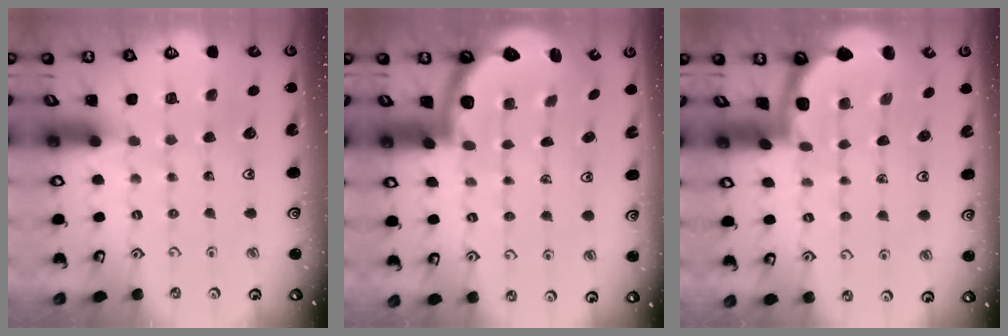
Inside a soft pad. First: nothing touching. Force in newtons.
{"total": 2.8, "press": 2.2, "slide": 1.8}
{"total": 1.7, "press": 1.7, "slide": 0.0}